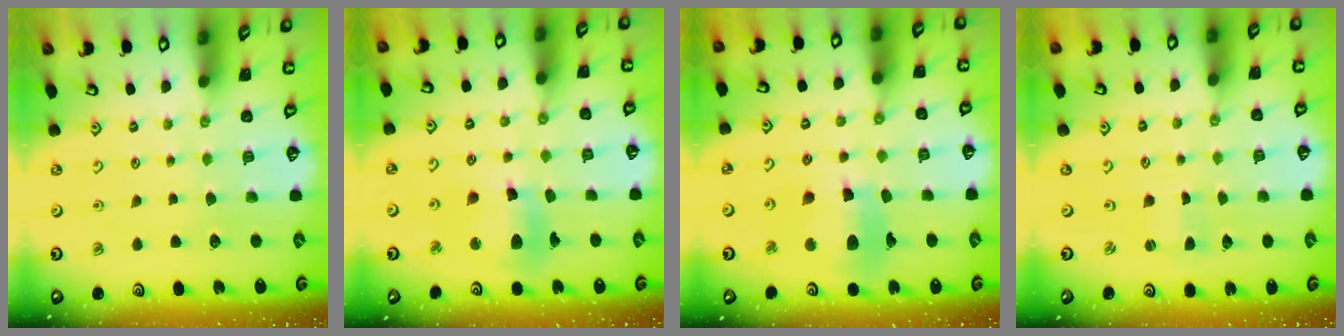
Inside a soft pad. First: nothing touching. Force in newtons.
{"total": 12.5, "press": 12.4, "slide": 1.5}
{"total": 14.4, "press": 14.2, "slide": 2.0}
{"total": 0.7, "press": 0.7, "slide": 0.0}